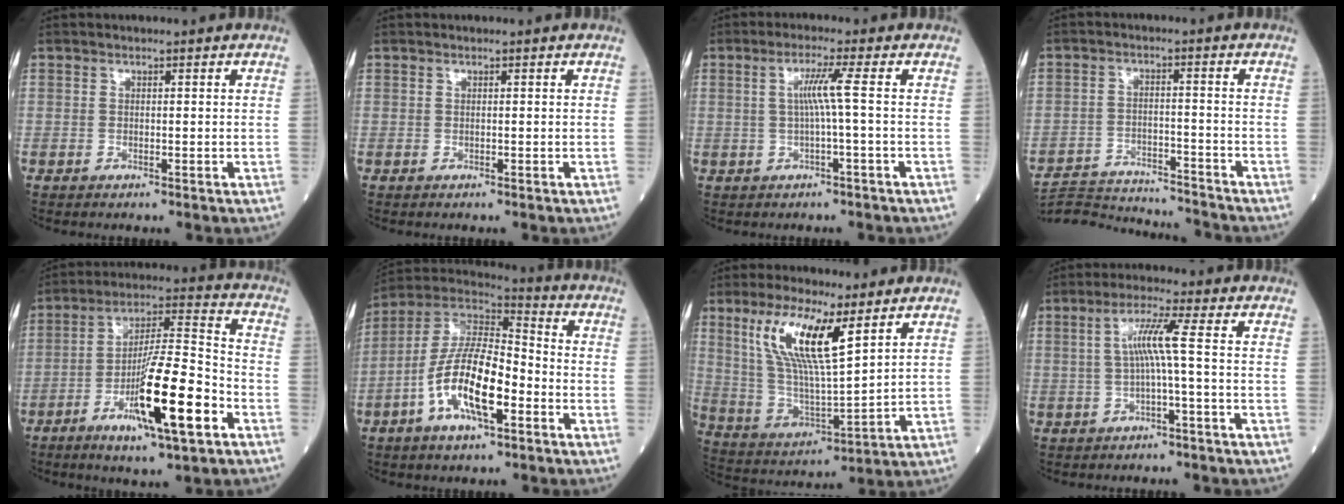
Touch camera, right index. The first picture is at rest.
{"total": 0.0}
{"total": 3.9, "force": [0.2, -1.2, 3.7], "torque": [-0.073, 0.004, 0.006]}
{"total": 15.6, "force": [-15.5, 0.3, 1.9], "torque": [-0.032, 0.010, -0.229]}
{"total": 16.0, "force": [-6.7, 1.5, 14.4], "torque": [-0.257, -0.013, -0.111]}
{"total": 14.2, "force": [-4.7, 4.3, 12.7], "torque": [-0.254, 0.008, -0.088]}
{"total": 13.4, "force": [6.6, 2.3, 11.5], "torque": [-0.241, 0.002, 0.132]}
{"total": 4.9, "force": [0.0, -0.4, 4.9], "torque": [-0.094, 0.017, 0.005]}